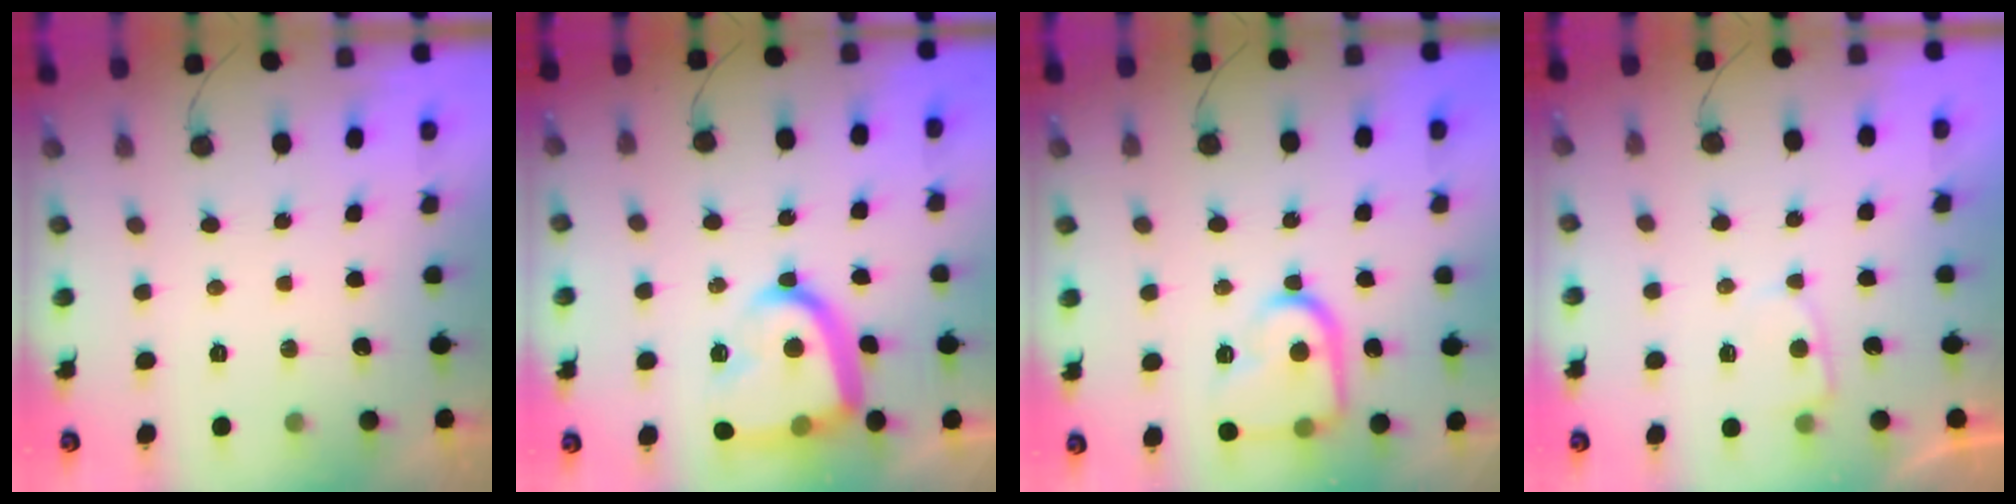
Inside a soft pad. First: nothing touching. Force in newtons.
{"total": 17.1, "press": 17.0, "slide": 1.2}
{"total": 16.6, "press": 16.6, "slide": 1.3}
{"total": 3.5, "press": 3.5, "slide": 0.5}